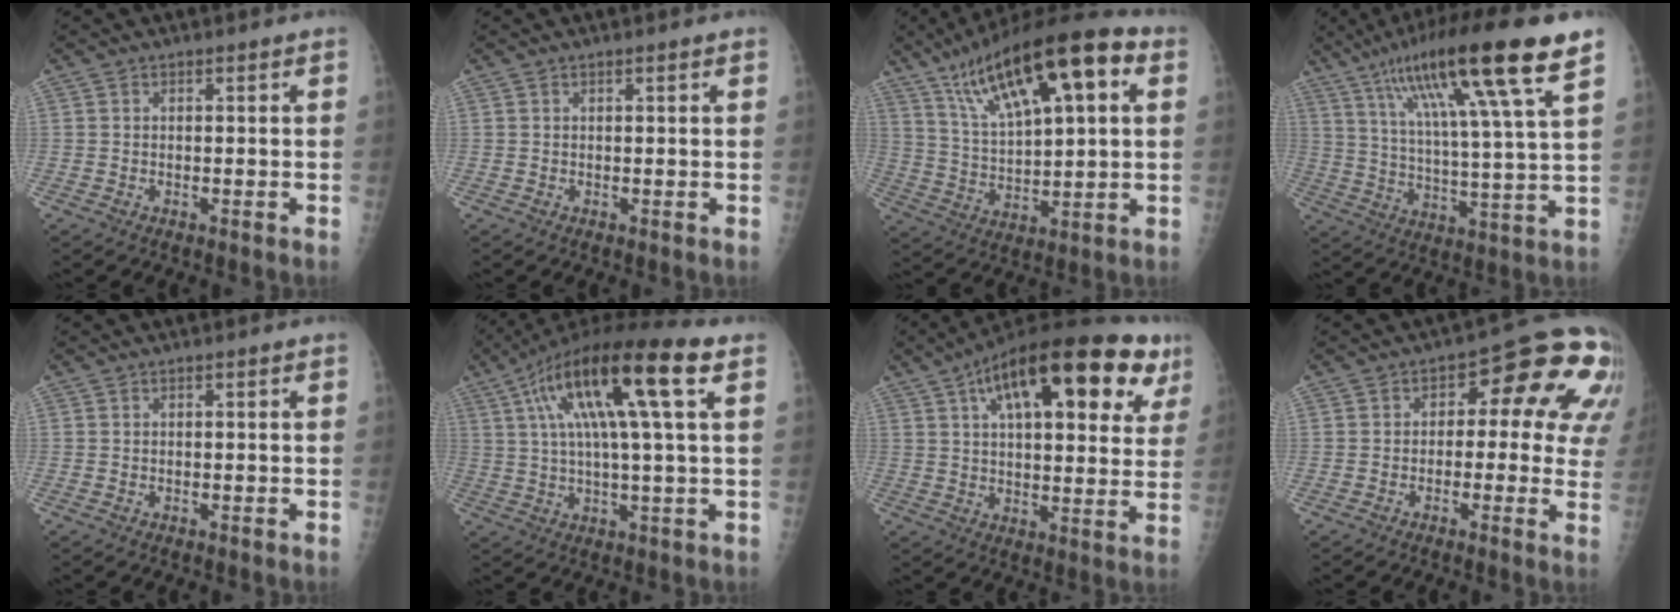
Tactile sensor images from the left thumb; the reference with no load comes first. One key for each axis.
{"total": 0.8, "fx": 0.4, "fy": 0.1, "fz": 0.7, "tx": -0.010, "ty": 0.001, "tz": 0.005}
{"total": 22.4, "fx": 10.0, "fy": 7.7, "fz": 18.5, "tx": -0.291, "ty": 0.002, "tz": 0.169}
{"total": 21.6, "fx": 12.1, "fy": 2.0, "fz": 17.9, "tx": -0.297, "ty": -0.022, "tz": 0.201}
{"total": 0.0}
{"total": 19.9, "fx": 7.2, "fy": 3.6, "fz": 18.2, "tx": -0.330, "ty": 0.021, "tz": 0.115}
{"total": 27.9, "fx": 13.0, "fy": 11.6, "fz": 21.8, "tx": -0.301, "ty": 0.013, "tz": 0.185}
{"total": 15.3, "fx": 3.2, "fy": 7.9, "fz": 12.8, "tx": -0.101, "ty": 0.019, "tz": 0.024}